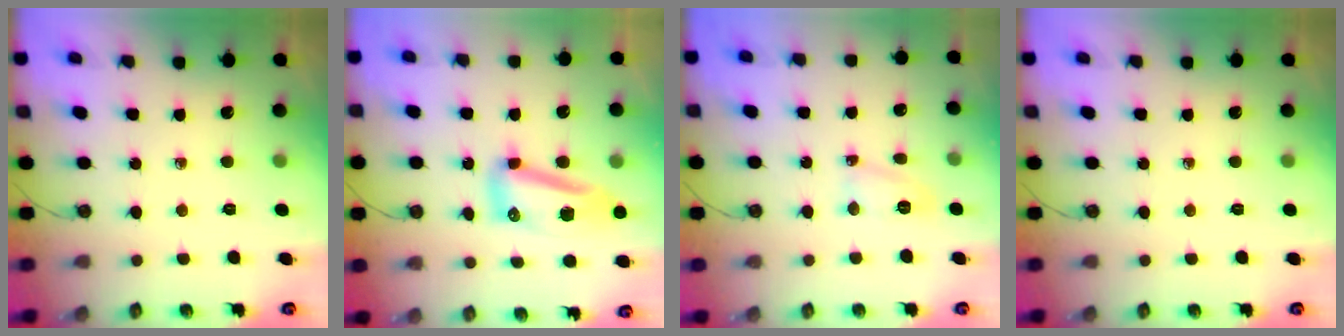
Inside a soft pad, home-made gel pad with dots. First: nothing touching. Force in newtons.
{"total": 18.9, "press": 16.1, "slide": 9.9}
{"total": 6.7, "press": 6.7, "slide": 0.4}
{"total": 0.0}